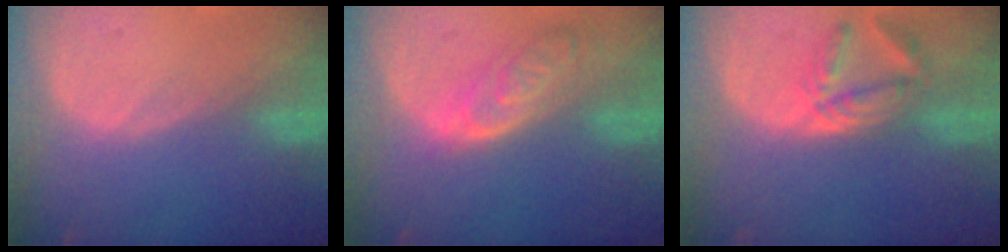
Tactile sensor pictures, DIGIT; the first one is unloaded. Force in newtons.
{"total": 6.4, "press": 5.7, "slide": 2.9}
{"total": 5.7, "press": 5.3, "slide": 2.3}